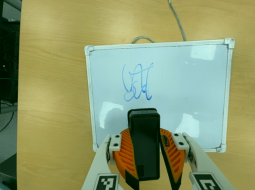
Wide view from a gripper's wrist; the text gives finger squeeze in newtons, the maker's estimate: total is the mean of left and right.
{"total": 11.8, "left": 11.1, "right": 12.4}